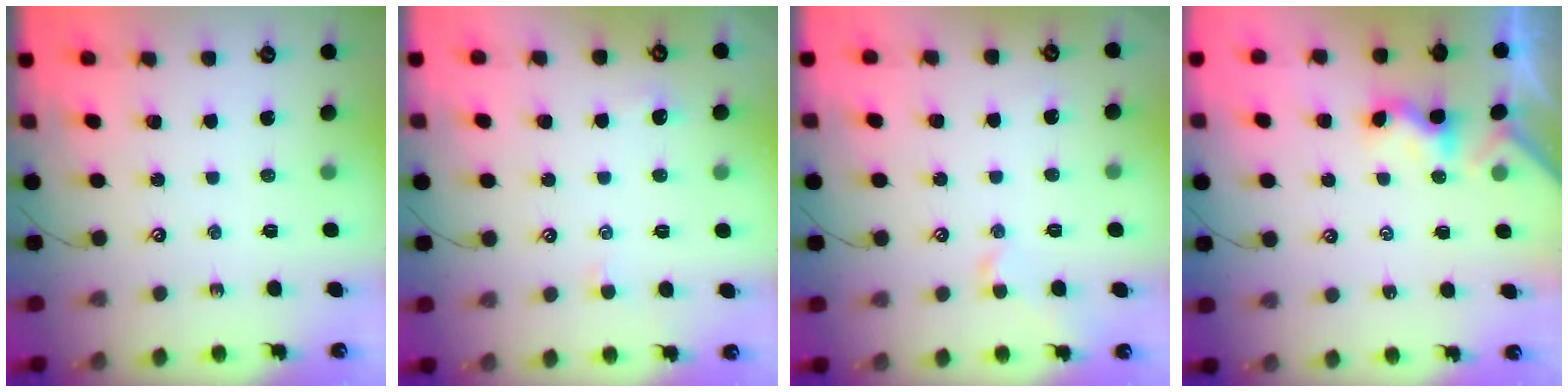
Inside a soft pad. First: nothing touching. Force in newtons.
{"total": 1.8, "press": 1.7, "slide": 0.4}
{"total": 1.4, "press": 1.3, "slide": 0.3}
{"total": 1.7, "press": 1.6, "slide": 0.5}